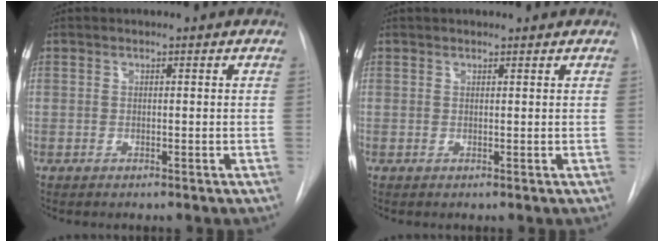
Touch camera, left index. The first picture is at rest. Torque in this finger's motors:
{"motor_torque": [0.02, 0.02, -0.08, 0.00]}